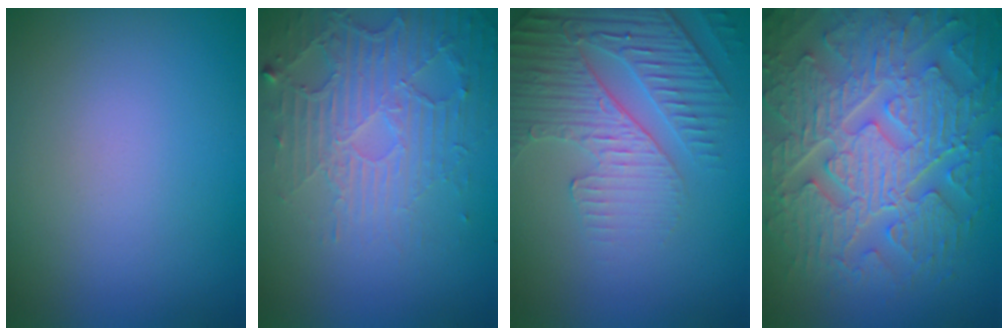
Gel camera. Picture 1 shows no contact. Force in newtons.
{"total": 5.5, "press": 3.5, "slide": 4.3}
{"total": 4.3, "press": 4.1, "slide": 1.5}
{"total": 10.6, "press": 7.0, "slide": 7.9}